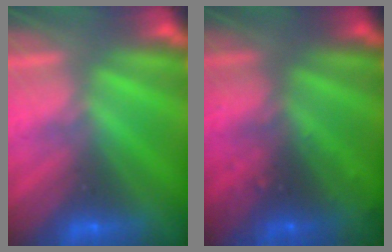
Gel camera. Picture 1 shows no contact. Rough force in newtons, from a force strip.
{"total": 8.2}